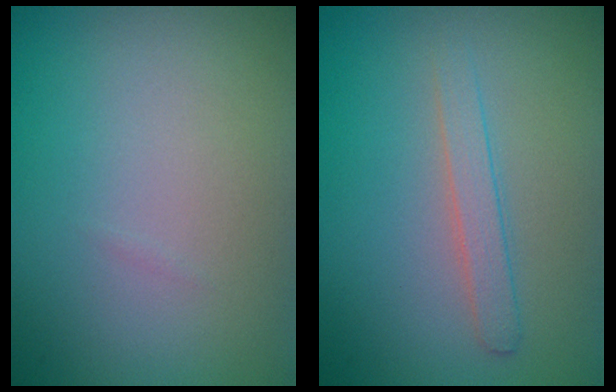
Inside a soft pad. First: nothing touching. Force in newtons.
{"total": 1.8, "press": 1.8, "slide": 0.1}